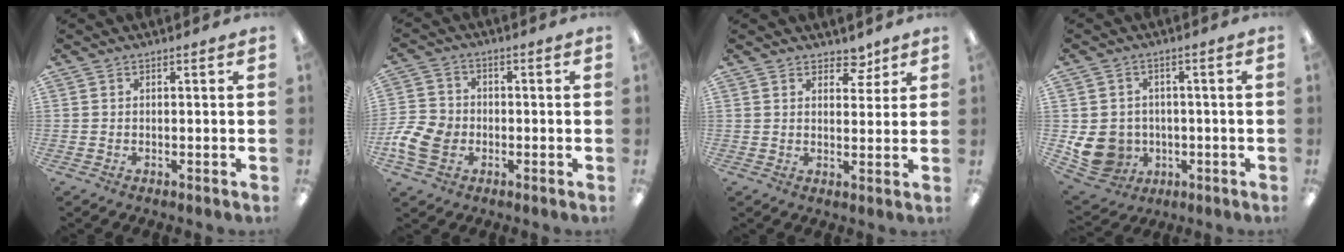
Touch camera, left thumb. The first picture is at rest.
{"total": 9.0, "force": [-2.7, 7.1, 4.8], "torque": [-0.118, 0.013, -0.049]}
{"total": 4.8, "force": [3.7, 2.6, 1.6], "torque": [0.000, -0.022, 0.061]}
{"total": 9.8, "force": [-2.2, 8.8, 3.8], "torque": [-0.102, 0.005, -0.033]}